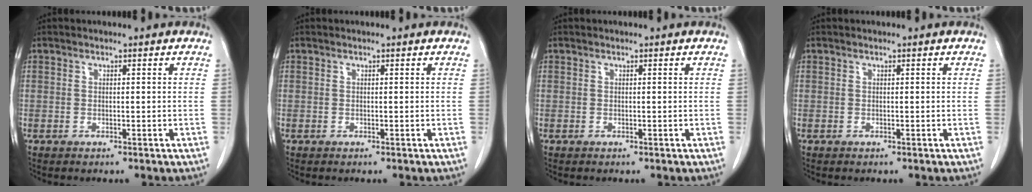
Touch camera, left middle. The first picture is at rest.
{"total": 0.0}
{"total": 0.0}
{"total": 0.0}